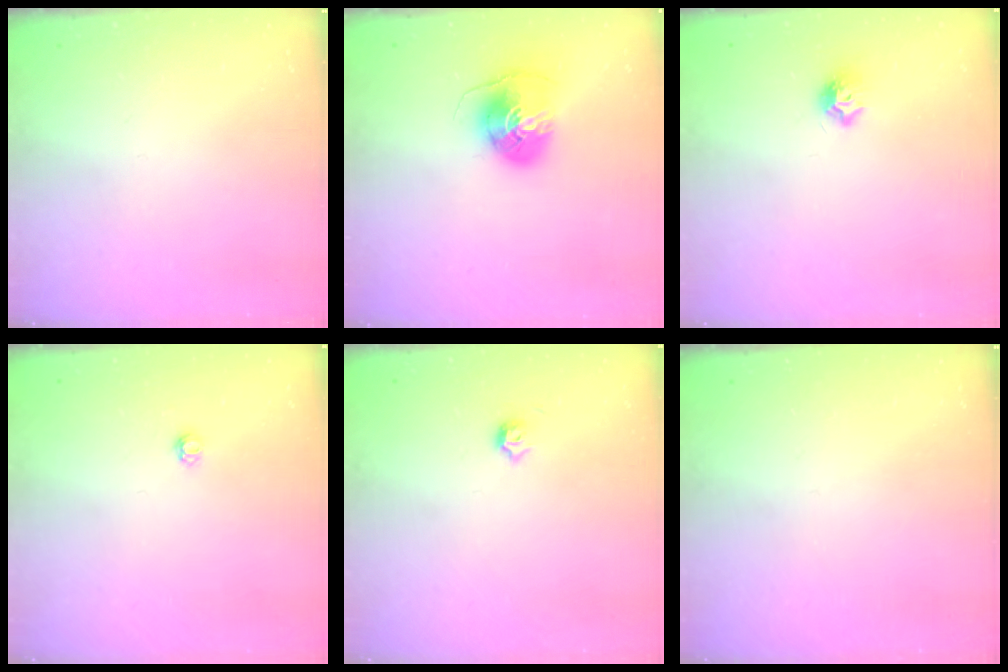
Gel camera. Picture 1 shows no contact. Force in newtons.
{"total": 8.5, "press": 8.4, "slide": 1.3}
{"total": 7.1, "press": 7.1, "slide": 0.2}
{"total": 2.9, "press": 2.9, "slide": 0.4}
{"total": 3.5, "press": 3.5, "slide": 0.6}
{"total": 0.0}